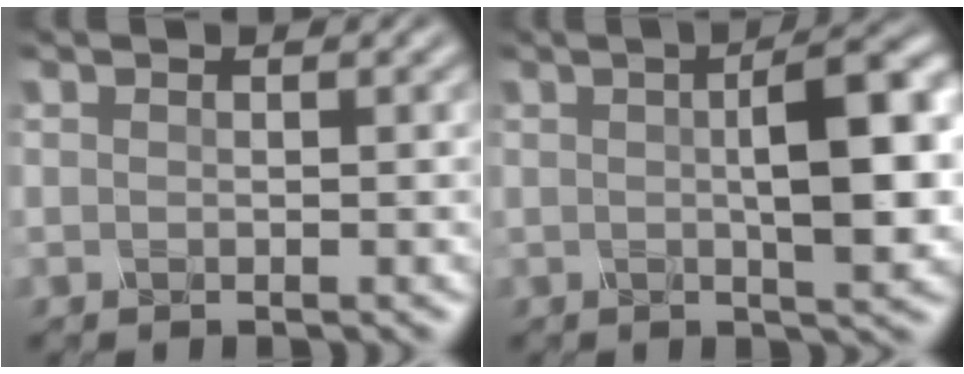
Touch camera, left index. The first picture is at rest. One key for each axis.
{"total": 8.2, "fx": 1.0, "fy": 2.0, "fz": 7.9, "tx": -0.097, "ty": 0.014, "tz": 0.012}